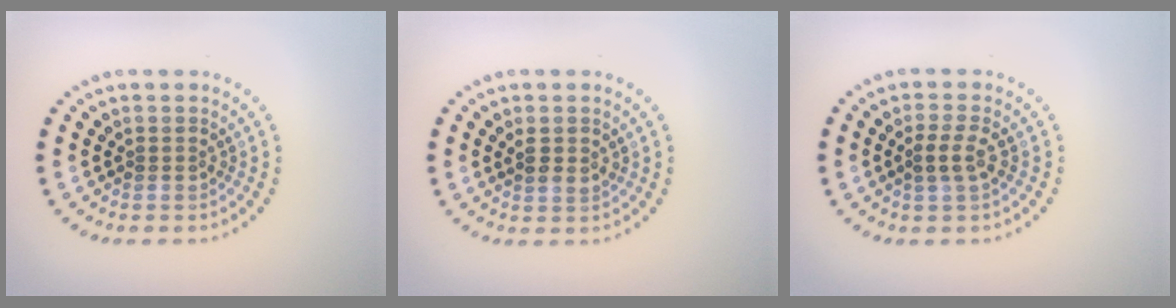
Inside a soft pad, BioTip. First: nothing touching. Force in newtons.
{"total": 1.2, "press": 1.1, "slide": 0.4}
{"total": 1.8, "press": 1.7, "slide": 0.7}